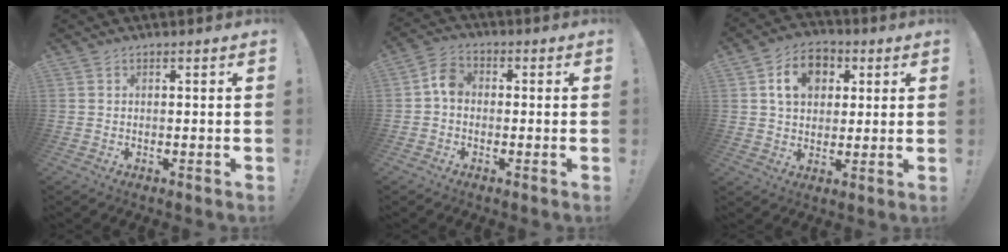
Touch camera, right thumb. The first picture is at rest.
{"total": 5.7, "force": [-0.9, 4.2, 3.7], "torque": [-0.071, 0.023, -0.013]}
{"total": 10.7, "force": [3.5, 8.2, 5.8], "torque": [-0.088, 0.003, 0.067]}